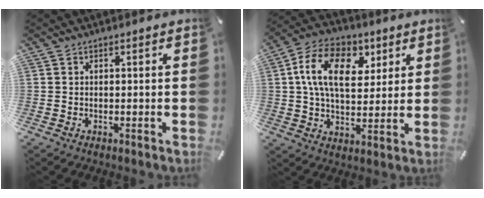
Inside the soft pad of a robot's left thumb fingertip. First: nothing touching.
{"total": 15.4, "force": [4.7, 10.0, 10.8], "torque": [-0.182, 0.007, 0.085]}